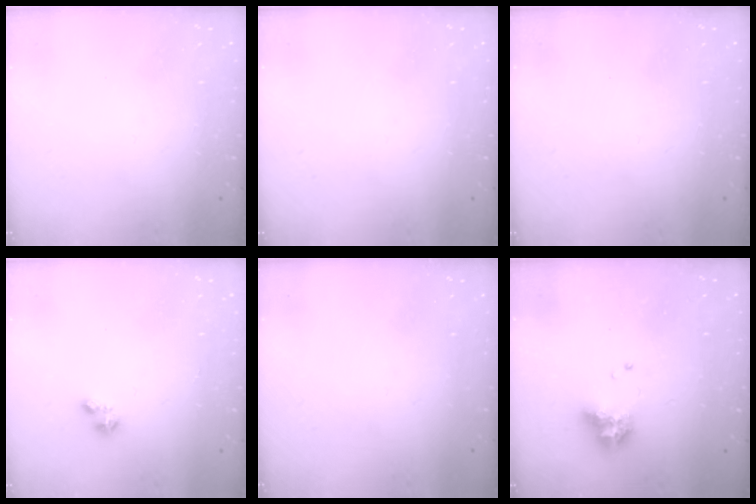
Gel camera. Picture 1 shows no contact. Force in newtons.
{"total": 0.0}
{"total": 0.0}
{"total": 1.1, "press": 1.1, "slide": 0.3}
{"total": 0.0}
{"total": 8.2, "press": 8.1, "slide": 1.2}